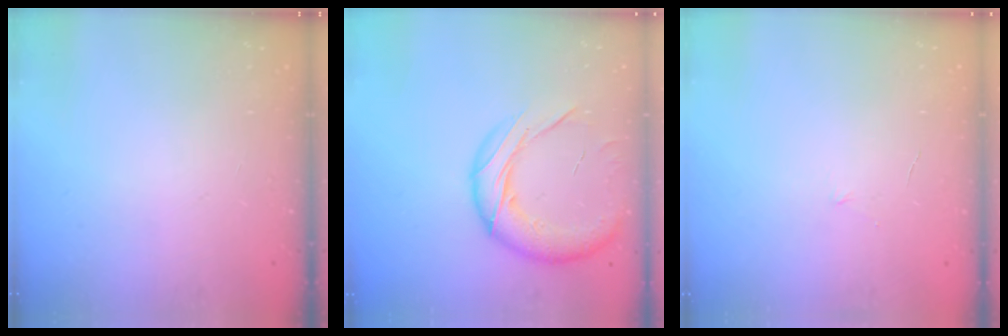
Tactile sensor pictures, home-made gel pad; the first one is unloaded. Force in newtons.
{"total": 18.1, "press": 17.9, "slide": 2.8}
{"total": 3.6, "press": 3.5, "slide": 0.9}